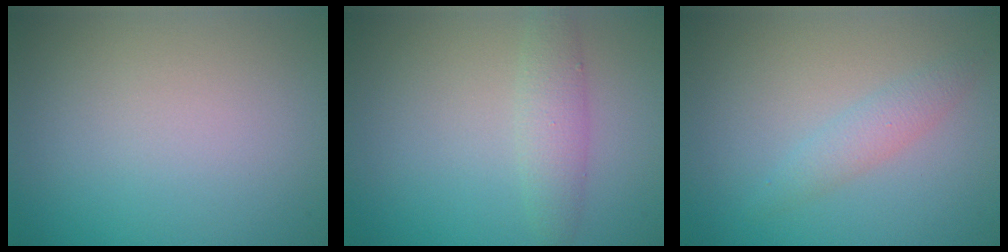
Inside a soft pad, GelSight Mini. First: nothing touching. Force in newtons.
{"total": 2.4, "press": 2.4, "slide": 0.2}
{"total": 1.8, "press": 1.8, "slide": 0.1}